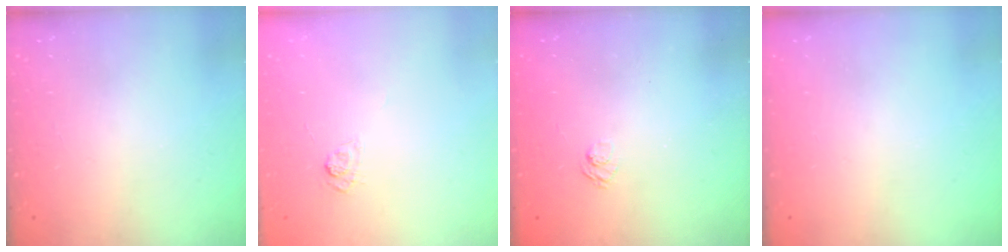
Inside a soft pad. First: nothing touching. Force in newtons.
{"total": 4.0, "press": 3.7, "slide": 1.5}
{"total": 2.4, "press": 2.0, "slide": 1.3}
{"total": 0.0}